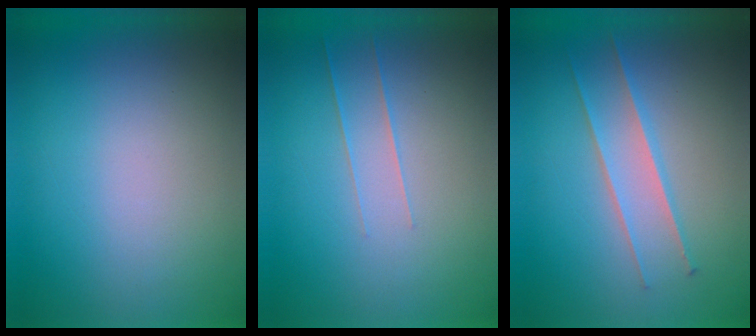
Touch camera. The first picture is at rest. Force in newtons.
{"total": 1.7}
{"total": 2.3}